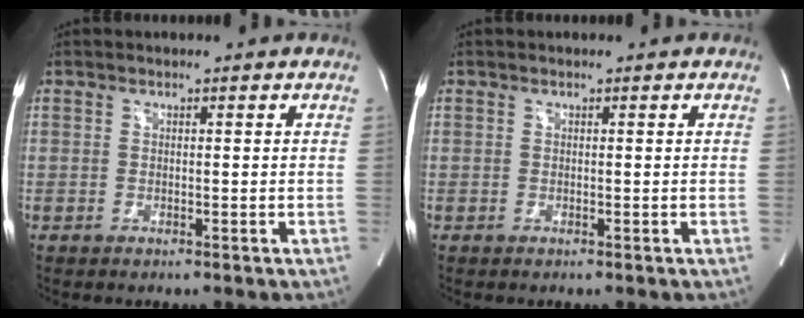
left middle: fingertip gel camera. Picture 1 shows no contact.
{"total": 0.0}